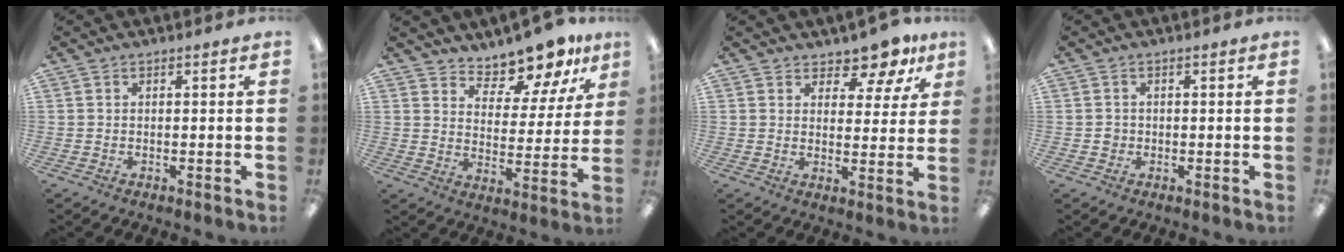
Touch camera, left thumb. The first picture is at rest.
{"total": 11.0, "force": [10.3, 3.0, 2.4], "torque": [-0.043, -0.087, 0.190]}
{"total": 8.3, "force": [7.0, 3.3, 2.9], "torque": [-0.036, -0.052, 0.124]}
{"total": 1.5, "force": [-0.2, 1.4, 0.3], "torque": [-0.006, 0.006, -0.006]}